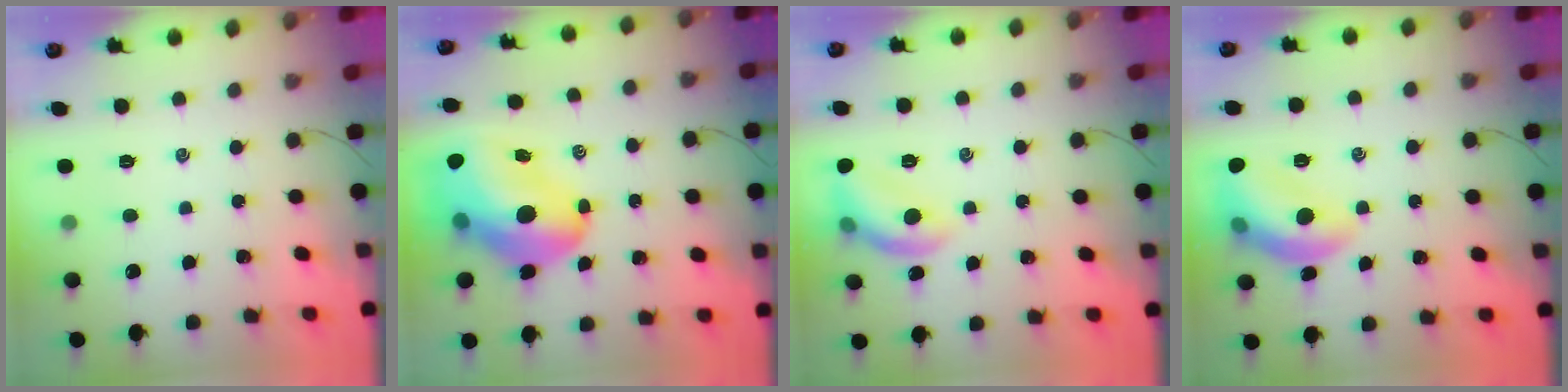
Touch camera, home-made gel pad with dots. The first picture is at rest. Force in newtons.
{"total": 19.5, "press": 18.6, "slide": 5.7}
{"total": 10.5, "press": 10.4, "slide": 0.5}
{"total": 14.0, "press": 14.0, "slide": 1.2}